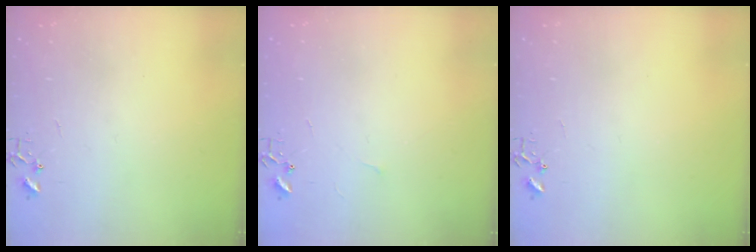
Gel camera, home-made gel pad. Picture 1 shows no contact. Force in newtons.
{"total": 2.7, "press": 2.6, "slide": 0.4}
{"total": 0.0}